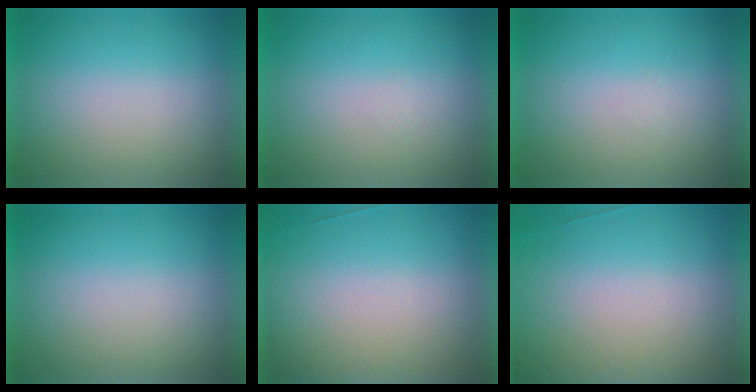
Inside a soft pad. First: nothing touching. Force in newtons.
{"total": 1.0}
{"total": 1.0}
{"total": 0.0}
{"total": 1.7}
{"total": 4.6}